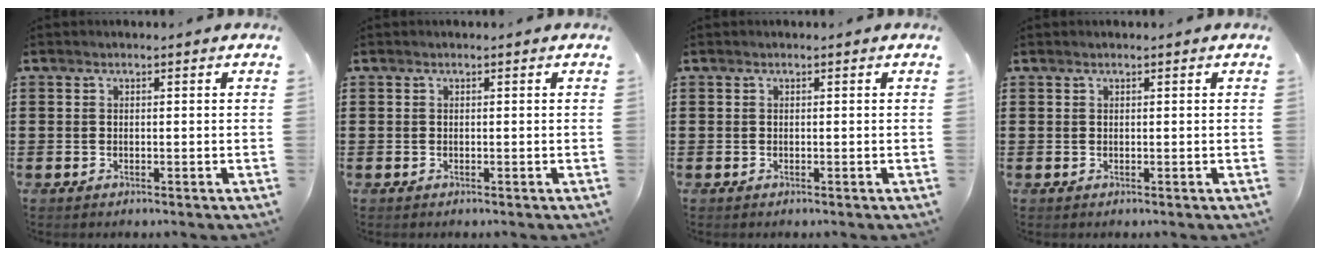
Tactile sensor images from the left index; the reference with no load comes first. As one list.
[{"total": 0.0}, {"total": 0.0}, {"total": 0.0}]